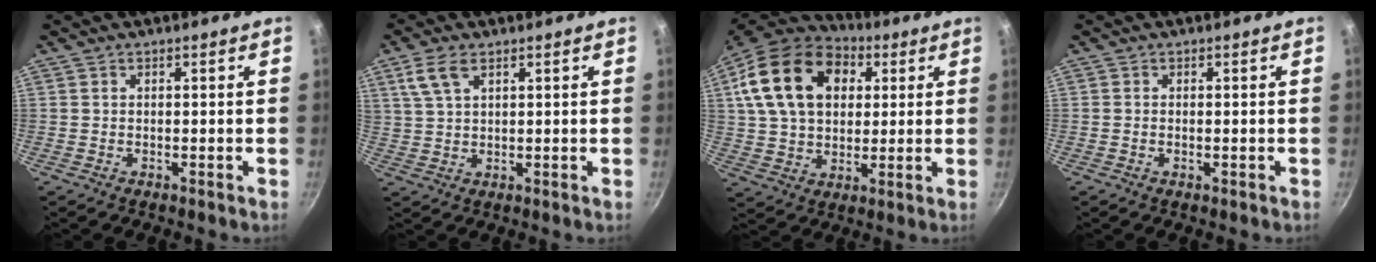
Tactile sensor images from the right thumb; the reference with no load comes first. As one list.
[{"total": 5.8, "force": [3.0, 3.0, 3.9], "torque": [-0.078, 0.000, 0.063]}, {"total": 21.9, "force": [6.7, 15.3, 14.2], "torque": [-0.238, 0.010, 0.111]}, {"total": 0.8, "force": [-0.2, 0.3, 0.7], "torque": [-0.011, 0.001, -0.003]}]